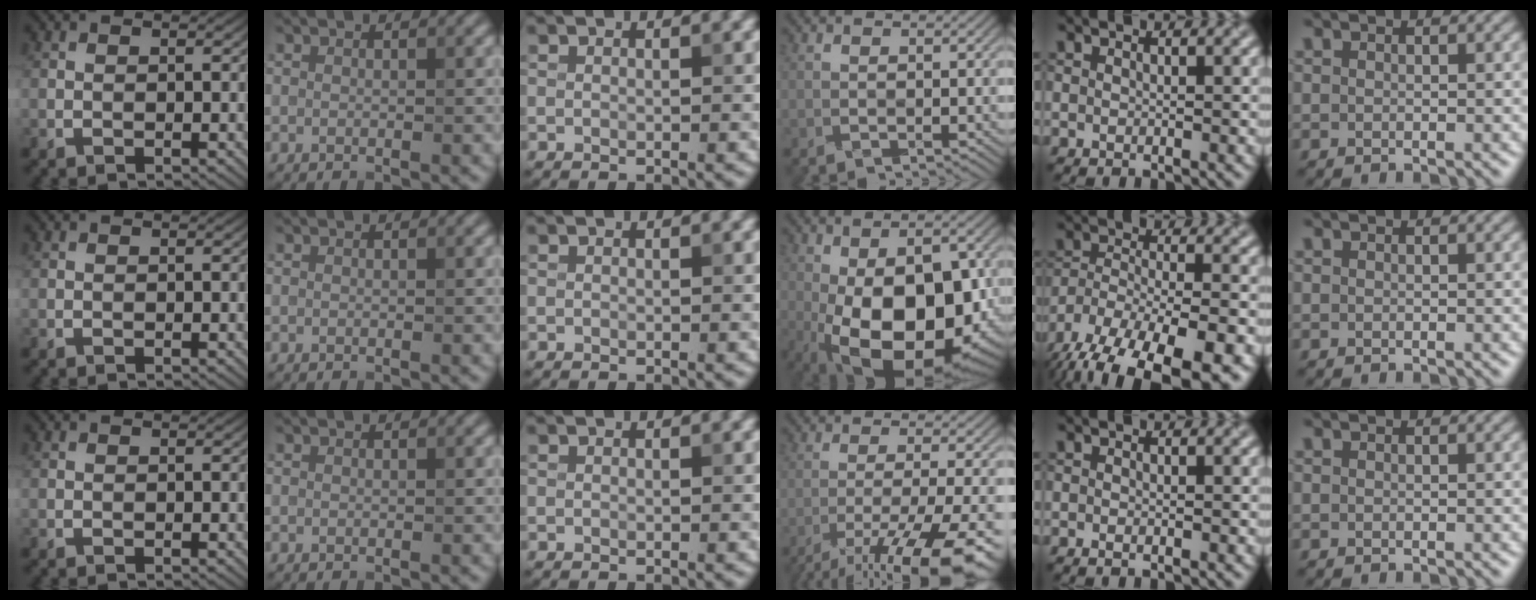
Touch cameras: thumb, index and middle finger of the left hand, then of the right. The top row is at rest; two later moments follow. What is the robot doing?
{"motion": "fold", "object": "hoodie"}